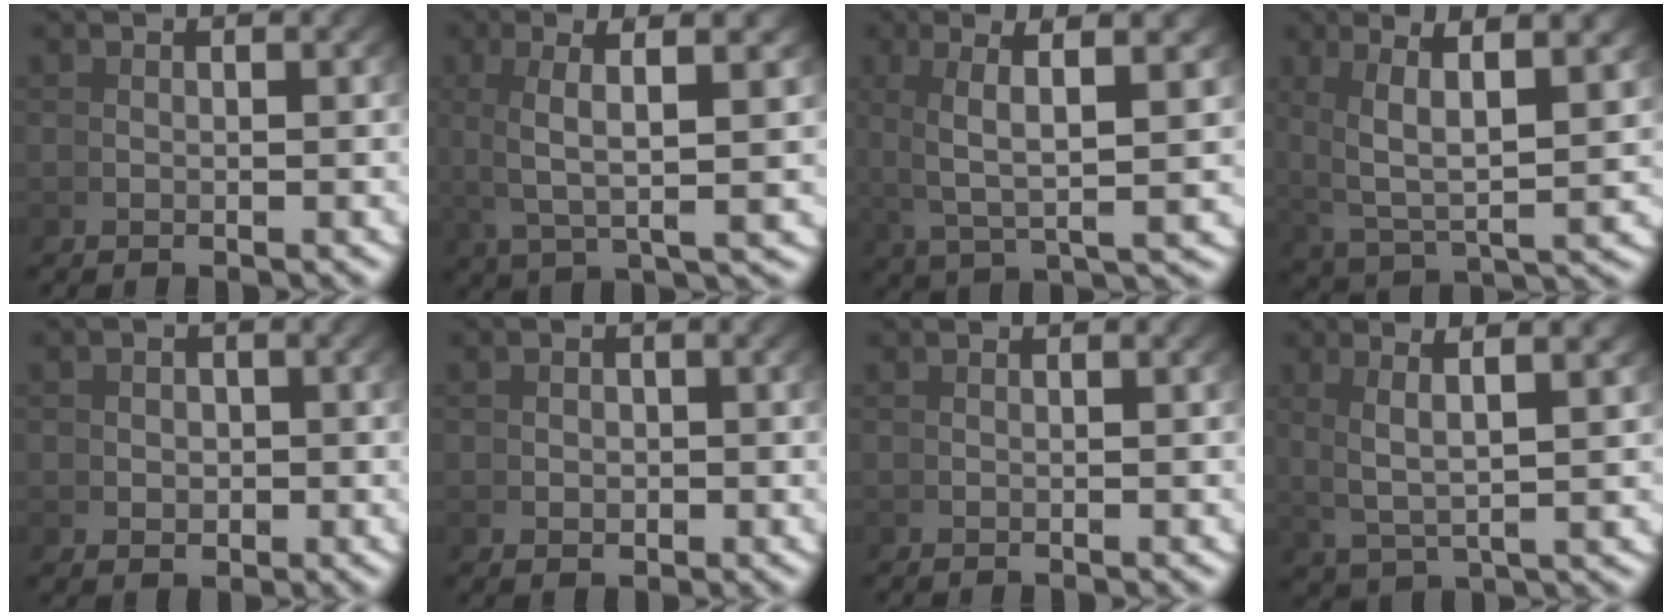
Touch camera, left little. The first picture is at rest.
{"total": 5.8, "force": [2.6, 0.2, 5.2], "torque": [-0.089, 0.018, 0.052]}
{"total": 5.4, "force": [2.1, 0.5, 5.0], "torque": [-0.084, 0.012, 0.045]}
{"total": 6.5, "force": [2.3, 2.4, 5.6], "torque": [-0.100, -0.004, 0.056]}
{"total": 1.5, "force": [0.0, 1.2, 0.9], "torque": [-0.007, -0.008, 0.006]}
{"total": 1.0, "force": [-0.1, 0.7, 0.6], "torque": [-0.004, -0.005, 0.005]}
{"total": 0.0}
{"total": 5.1, "force": [2.7, 1.1, 4.2], "torque": [-0.072, 0.014, 0.055]}